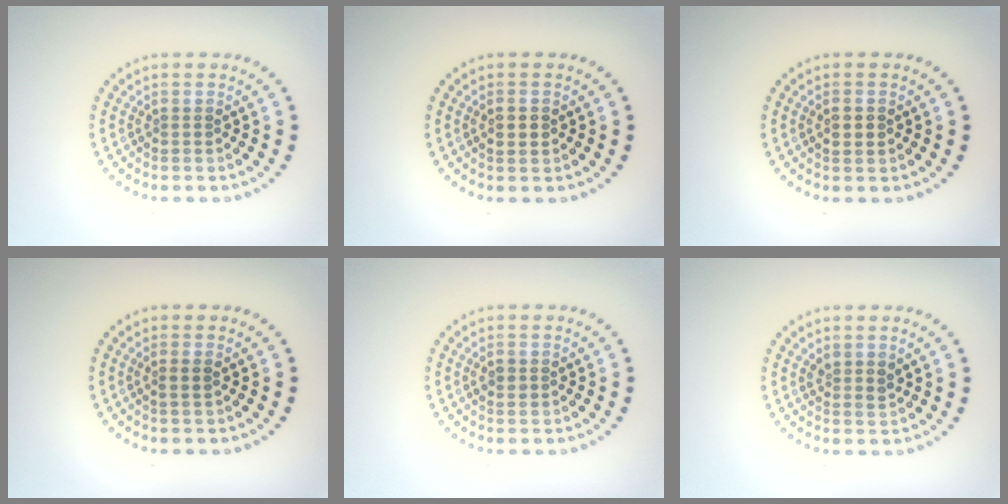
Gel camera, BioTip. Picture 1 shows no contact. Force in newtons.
{"total": 0.9, "press": 0.9, "slide": 0.0}
{"total": 0.9, "press": 0.9, "slide": 0.0}
{"total": 1.0, "press": 0.8, "slide": 0.5}
{"total": 1.0, "press": 1.0, "slide": 0.1}
{"total": 1.3, "press": 1.1, "slide": 0.7}